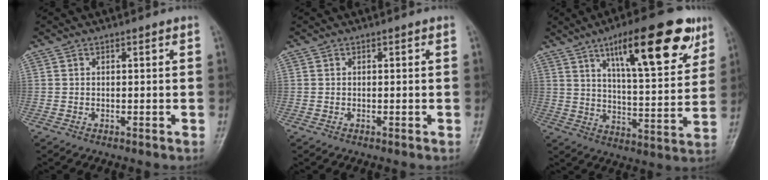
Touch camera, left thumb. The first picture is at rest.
{"total": 0.0}
{"total": 20.5, "force": [11.2, 6.1, 16.0], "torque": [-0.202, -0.037, 0.172]}